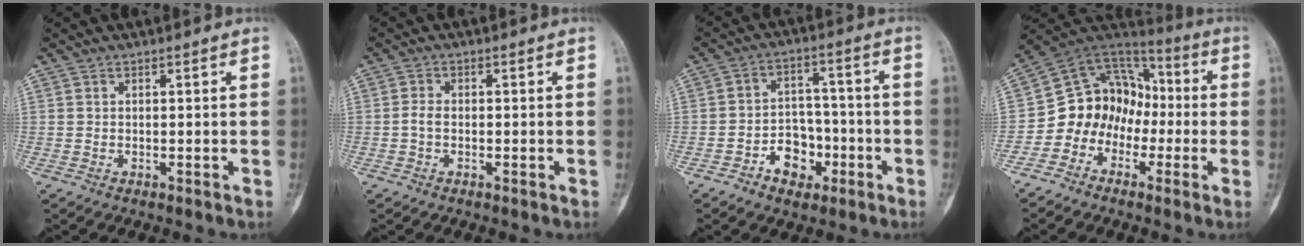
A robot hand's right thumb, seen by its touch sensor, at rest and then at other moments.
{"total": 1.9, "force": [-0.3, 1.0, 1.6], "torque": [-0.031, 0.002, -0.009]}
{"total": 8.3, "force": [-3.8, 6.2, 4.1], "torque": [-0.021, 0.042, -0.062]}
{"total": 12.6, "force": [-4.0, 10.8, 5.0], "torque": [-0.037, 0.085, -0.086]}